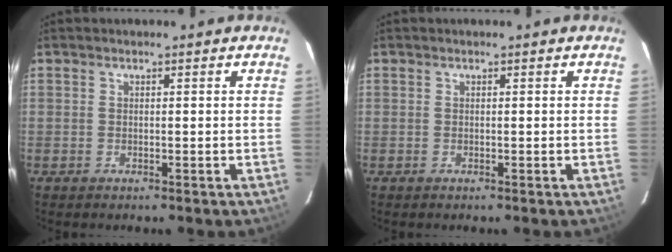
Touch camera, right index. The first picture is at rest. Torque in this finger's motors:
{"motor_torque": [0.00, 0.00, 0.03, 0.01]}